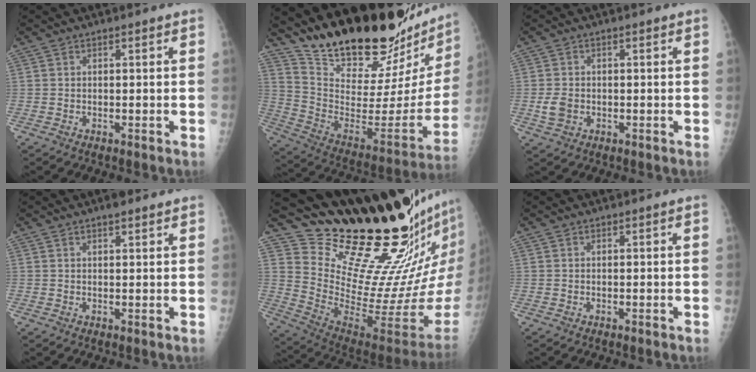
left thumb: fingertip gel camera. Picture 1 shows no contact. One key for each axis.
{"total": 31.9, "fx": 27.8, "fy": 7.1, "fz": 14.0, "tx": -0.199, "ty": -0.190, "tz": 0.401}
{"total": 3.0, "fx": -0.4, "fy": 2.3, "fz": 1.9, "tx": -0.034, "ty": -0.001, "tz": -0.005}
{"total": 2.4, "fx": 1.8, "fy": 0.7, "fz": 1.4, "tx": -0.015, "ty": -0.008, "tz": 0.024}
{"total": 26.5, "fx": 20.5, "fy": 4.9, "fz": 16.1, "tx": -0.210, "ty": -0.171, "tz": 0.324}
{"total": 0.0}